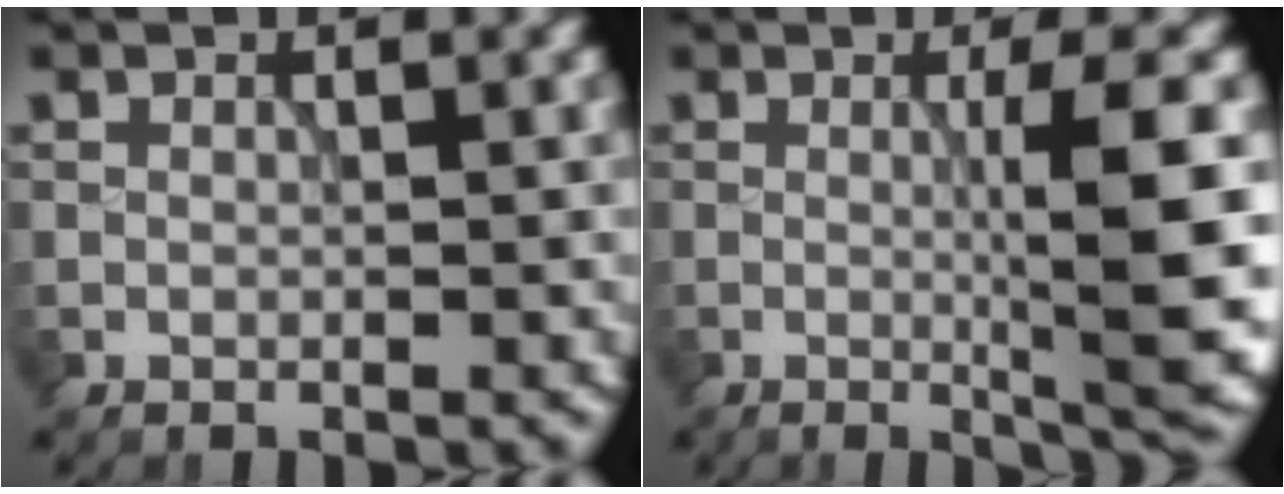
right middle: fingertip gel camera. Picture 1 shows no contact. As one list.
[{"total": 8.5, "force": [-0.5, 1.5, 8.4], "torque": [-0.113, -0.005, -0.004]}]